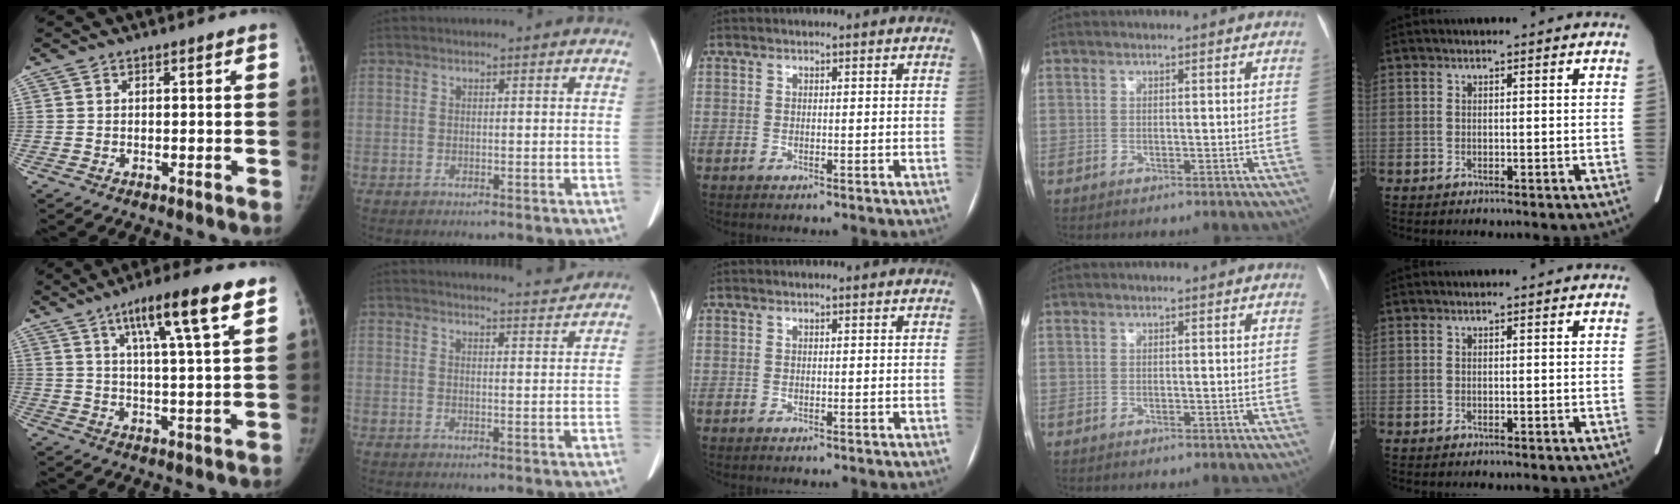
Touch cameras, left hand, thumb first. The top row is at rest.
{"thumb": {"total": 13.6, "force": [7.6, 1.5, 11.2], "torque": [-0.176, -0.023, 0.117]}, "index": {"total": 6.6, "force": [6.5, -0.5, 0.7], "torque": [-0.009, -0.001, 0.077]}}